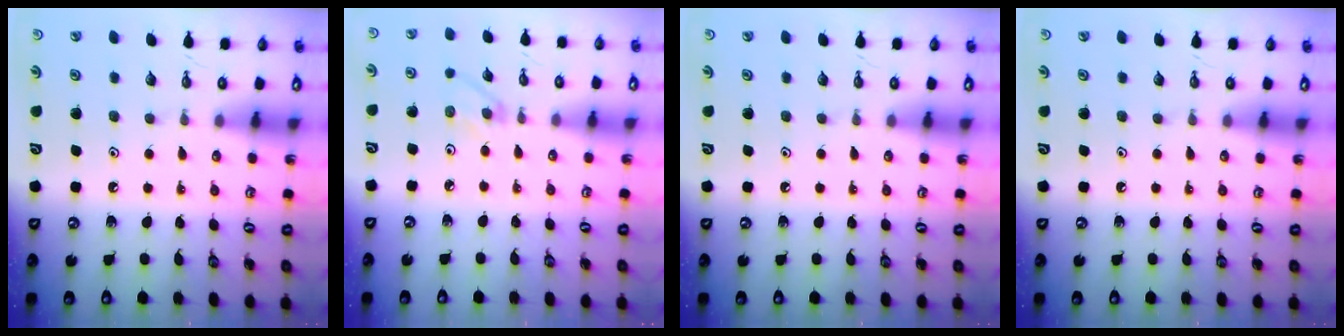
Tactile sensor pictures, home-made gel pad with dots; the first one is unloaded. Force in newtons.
{"total": 1.9, "press": 1.9, "slide": 0.3}
{"total": 0.0}
{"total": 0.0}